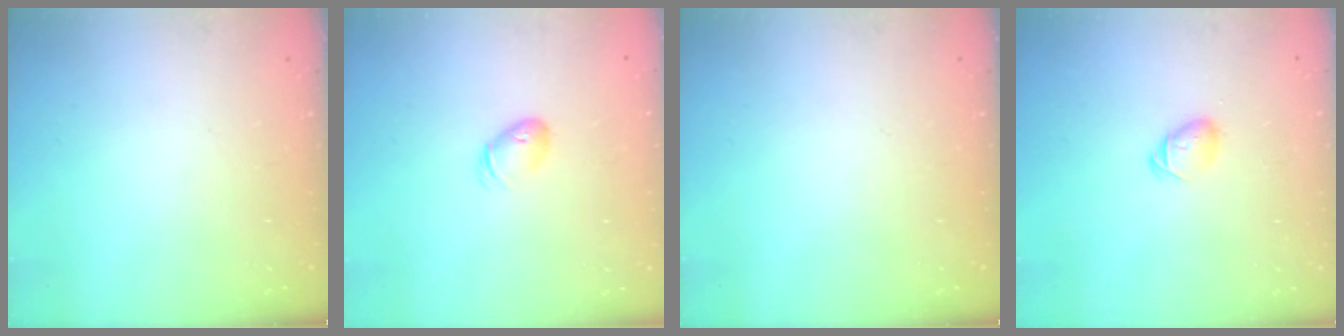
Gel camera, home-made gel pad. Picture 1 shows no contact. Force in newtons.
{"total": 6.1, "press": 6.0, "slide": 1.2}
{"total": 0.0}
{"total": 4.5, "press": 4.4, "slide": 0.8}